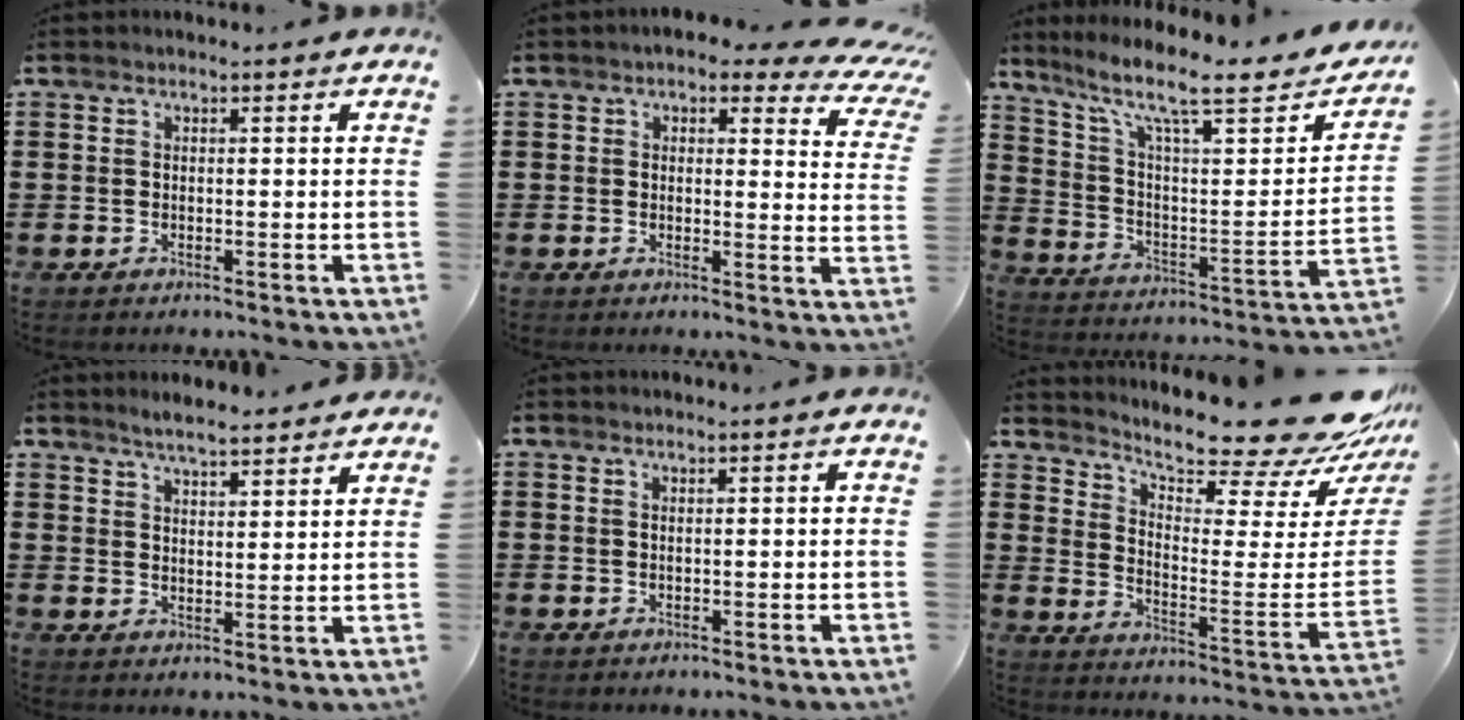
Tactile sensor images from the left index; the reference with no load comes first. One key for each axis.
{"total": 3.6, "fx": 2.4, "fy": 2.0, "fz": 1.8, "tx": -0.032, "ty": -0.007, "tz": 0.038}
{"total": 10.2, "fx": 7.3, "fy": 1.8, "fz": 6.9, "tx": -0.139, "ty": -0.051, "tz": 0.110}
{"total": 3.7, "fx": 3.7, "fy": 0.0, "fz": 0.5, "tx": -0.021, "ty": -0.010, "tz": 0.067}
{"total": 0.0}
{"total": 12.6, "fx": 11.0, "fy": 1.1, "fz": 6.0, "tx": -0.112, "ty": -0.095, "tz": 0.181}